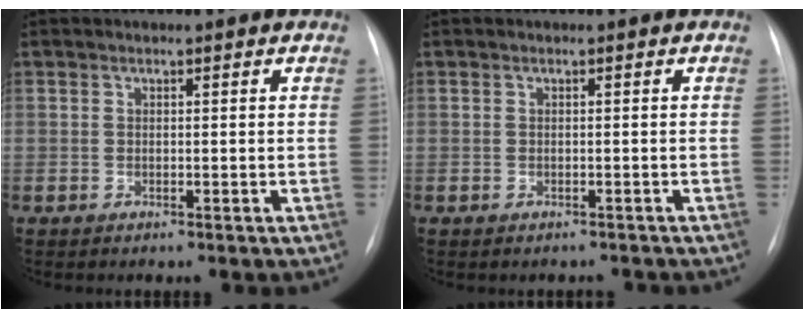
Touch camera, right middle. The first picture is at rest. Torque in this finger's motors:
{"motor_torque": [-0.02, -0.02, -0.03, -0.01]}